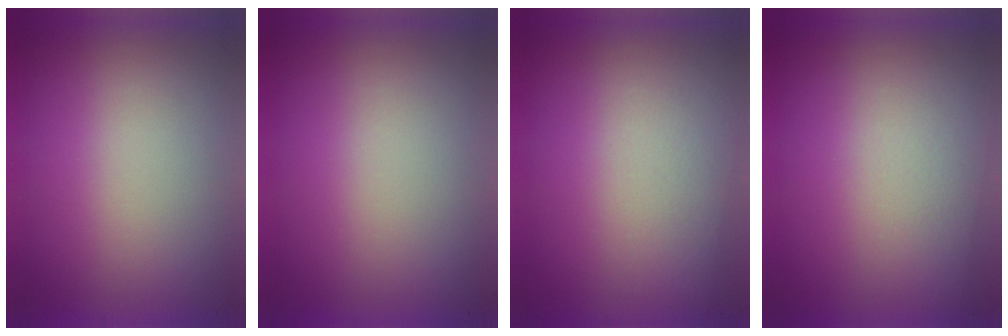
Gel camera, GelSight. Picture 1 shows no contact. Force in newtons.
{"total": 0.0}
{"total": 2.6}
{"total": 2.6}